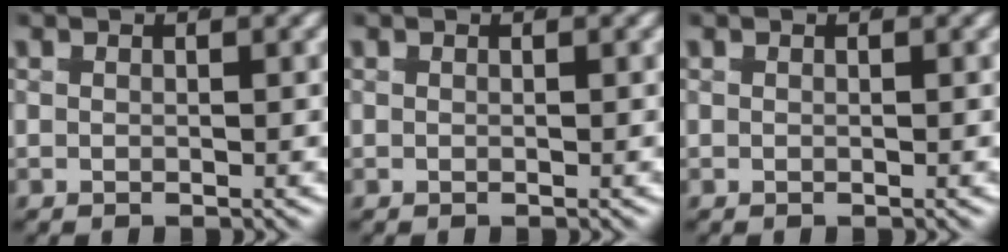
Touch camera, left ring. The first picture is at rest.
{"total": 0.0}
{"total": 0.0}